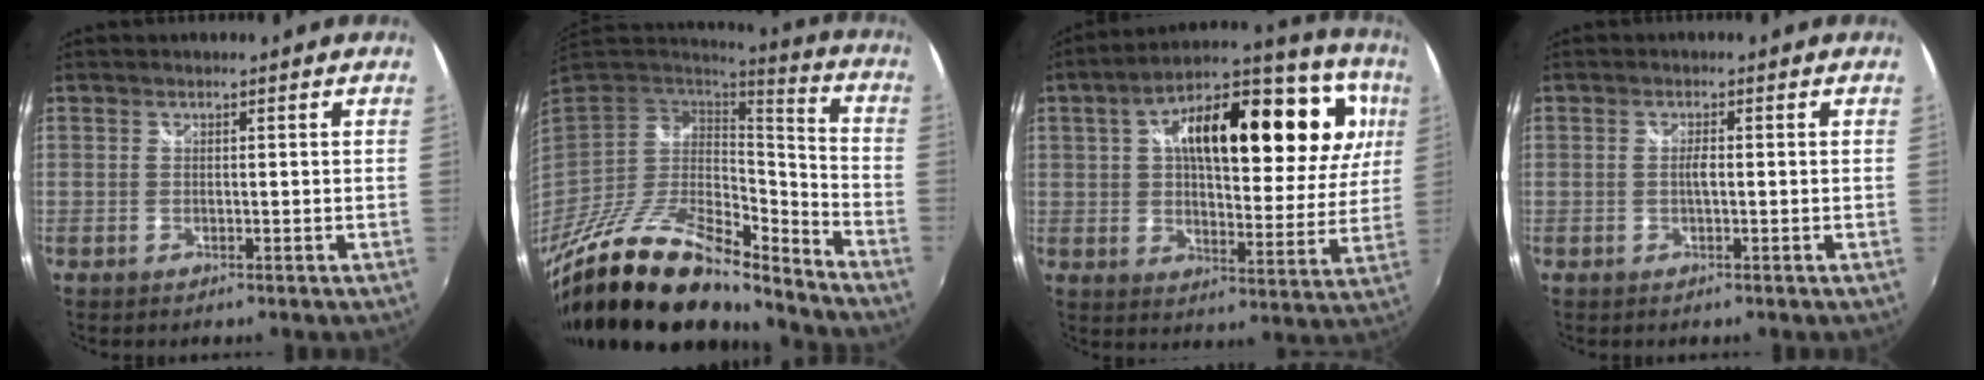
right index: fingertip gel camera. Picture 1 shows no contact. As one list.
[{"total": 23.7, "force": [-17.9, 8.0, 13.3], "torque": [-0.249, -0.024, -0.311]}, {"total": 27.6, "force": [9.5, 13.2, 22.2], "torque": [-0.375, 0.066, 0.148]}, {"total": 1.5, "force": [-0.1, 0.4, 1.5], "torque": [-0.029, 0.000, -0.004]}]